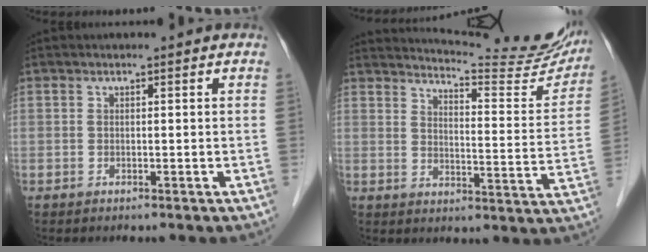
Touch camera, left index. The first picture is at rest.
{"total": 18.4, "force": [17.5, 1.5, 5.5], "torque": [-0.079, -0.077, 0.205]}